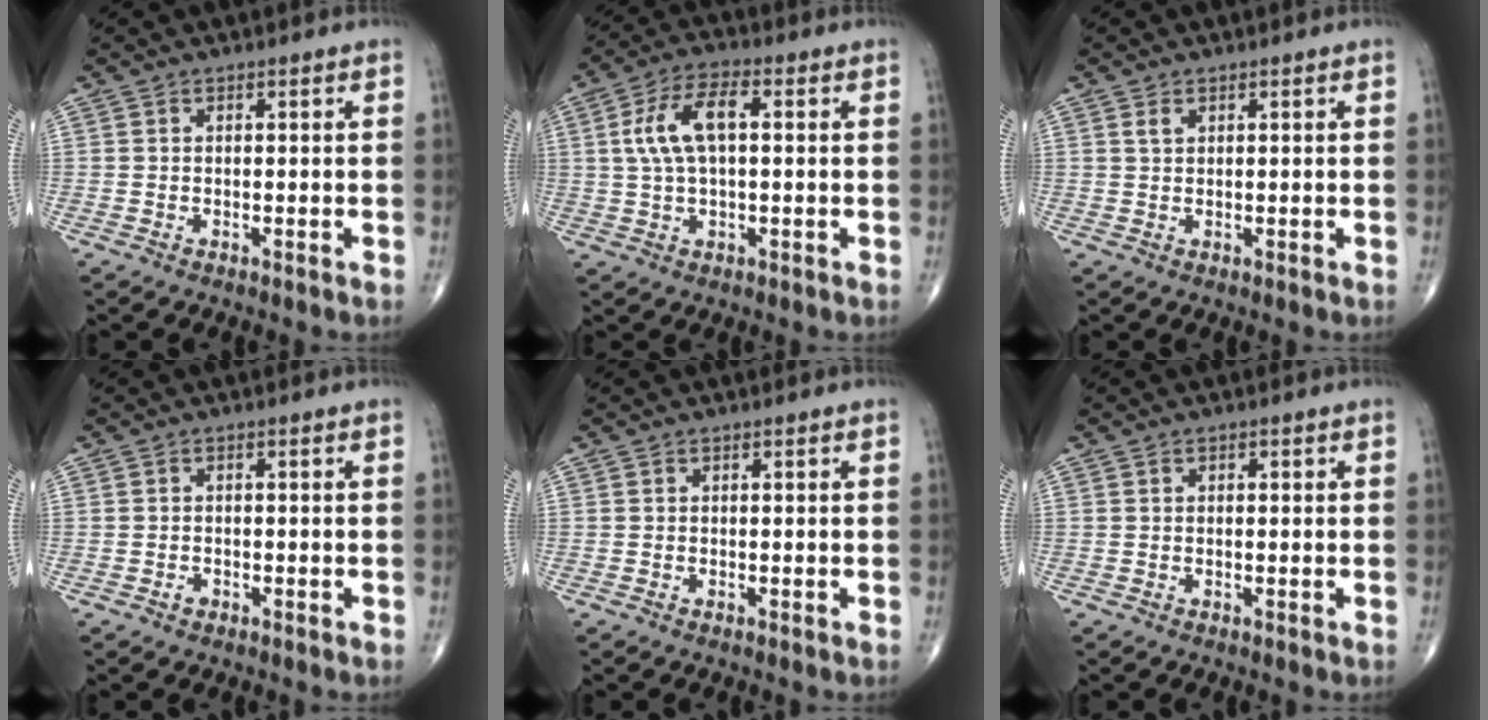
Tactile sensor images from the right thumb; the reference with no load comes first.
{"total": 9.6, "force": [1.6, 4.4, 8.5], "torque": [-0.171, 0.022, 0.027]}
{"total": 1.4, "force": [0.8, 0.8, 0.9], "torque": [-0.018, 0.003, 0.017]}
{"total": 1.0, "force": [-0.5, 0.7, 0.3], "torque": [0.000, 0.005, -0.008]}
{"total": 0.0}
{"total": 0.6, "force": [0.1, 0.4, 0.4], "torque": [-0.005, 0.001, 0.001]}